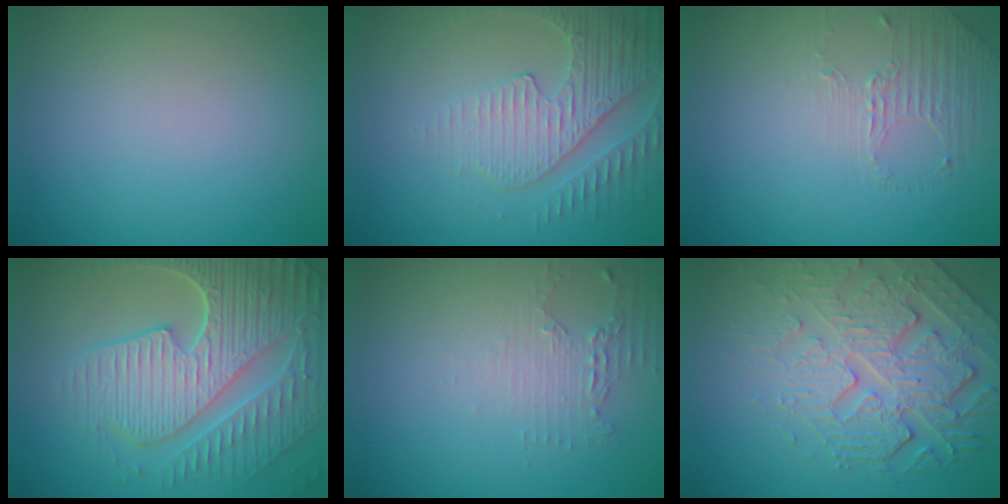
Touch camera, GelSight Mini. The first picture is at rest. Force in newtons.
{"total": 4.0, "press": 3.9, "slide": 1.0}
{"total": 1.4, "press": 0.6, "slide": 1.2}
{"total": 9.1, "press": 6.5, "slide": 6.3}
{"total": 2.3, "press": 1.7, "slide": 1.5}
{"total": 5.2, "press": 4.7, "slide": 2.2}